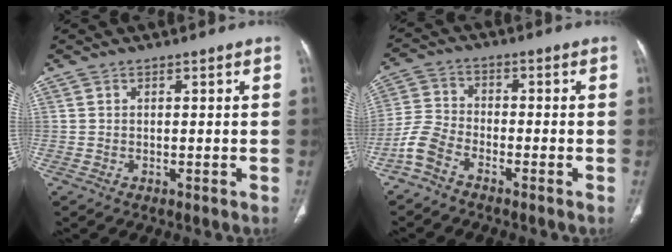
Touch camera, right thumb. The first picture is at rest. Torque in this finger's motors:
{"motor_torque": [-0.06, 0.10, 0.33, -0.31, 0.02]}